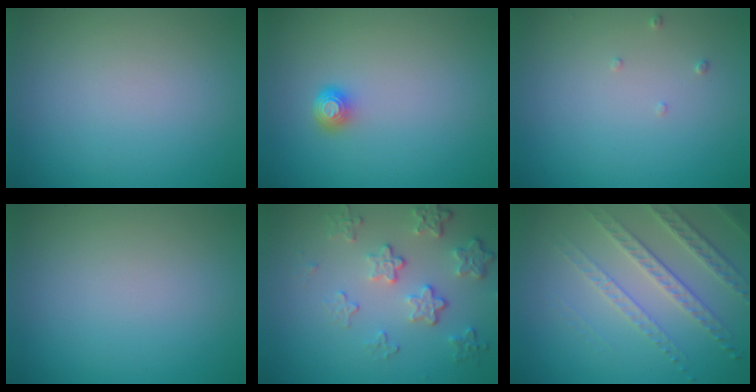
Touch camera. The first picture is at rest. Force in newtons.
{"total": 1.5, "press": 1.2, "slide": 0.9}
{"total": 0.7, "press": 0.7, "slide": 0.2}
{"total": 0.0}
{"total": 4.2, "press": 3.2, "slide": 2.7}
{"total": 3.6, "press": 3.4, "slide": 1.3}